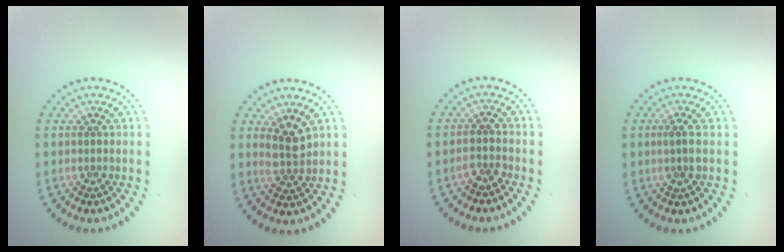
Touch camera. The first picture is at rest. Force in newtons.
{"total": 2.5, "press": 2.3, "slide": 0.9}
{"total": 1.3, "press": 1.2, "slide": 0.6}
{"total": 1.4, "press": 1.2, "slide": 0.7}